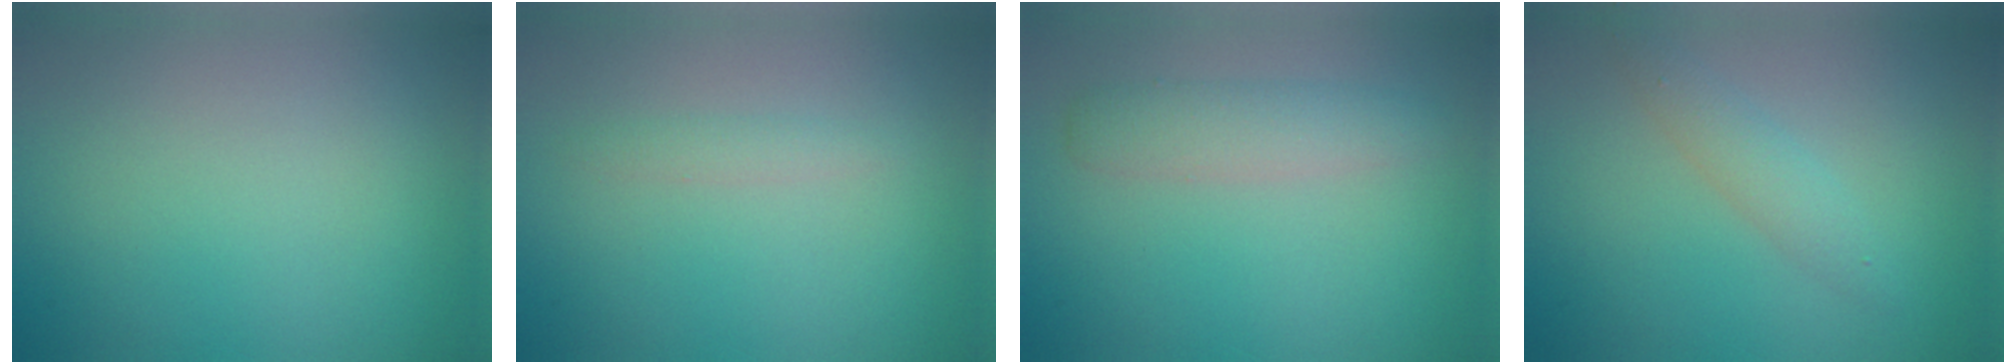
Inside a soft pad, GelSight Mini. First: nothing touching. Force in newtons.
{"total": 1.0, "press": 1.0, "slide": 0.0}
{"total": 2.9, "press": 2.9, "slide": 0.1}
{"total": 2.0, "press": 2.0, "slide": 0.0}